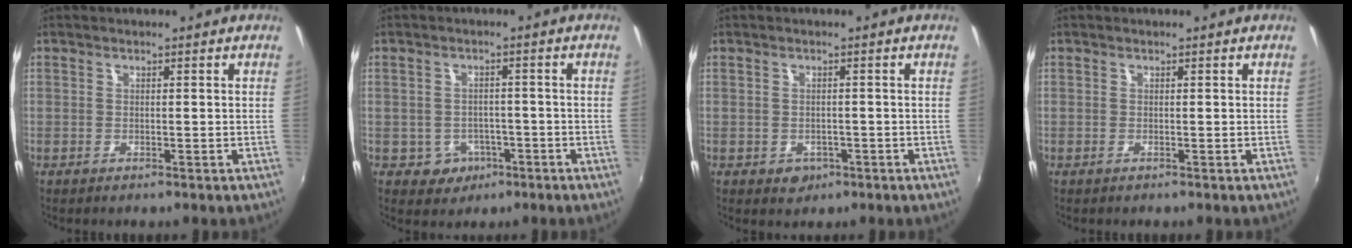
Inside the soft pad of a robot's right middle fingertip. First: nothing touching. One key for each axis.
{"total": 4.9, "fx": -2.0, "fy": 4.3, "fz": 1.1, "tx": -0.035, "ty": 0.007, "tz": -0.020}
{"total": 3.0, "fx": -1.2, "fy": 2.5, "fz": 1.1, "tx": -0.026, "ty": -0.005, "tz": -0.012}
{"total": 0.0}